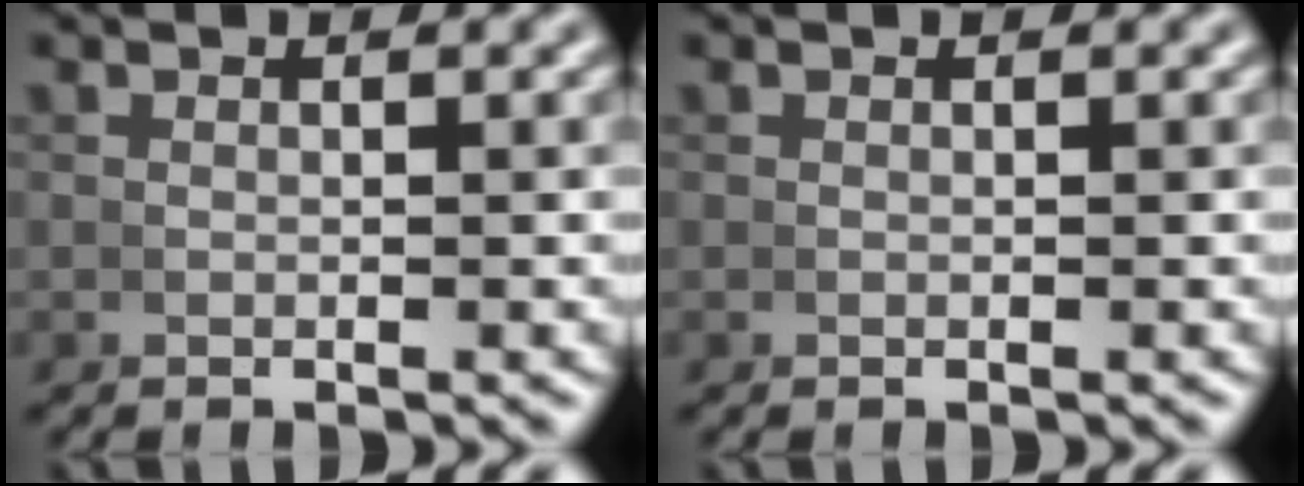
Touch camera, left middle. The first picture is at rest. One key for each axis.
{"total": 0.7, "fx": 0.1, "fy": -0.7, "fz": -0.2, "tx": 0.010, "ty": -0.002, "tz": 0.006}